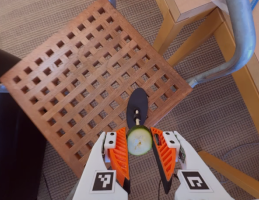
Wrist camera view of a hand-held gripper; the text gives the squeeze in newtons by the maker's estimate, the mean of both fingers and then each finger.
{"total": 7.4, "left": 7.3, "right": 7.6}